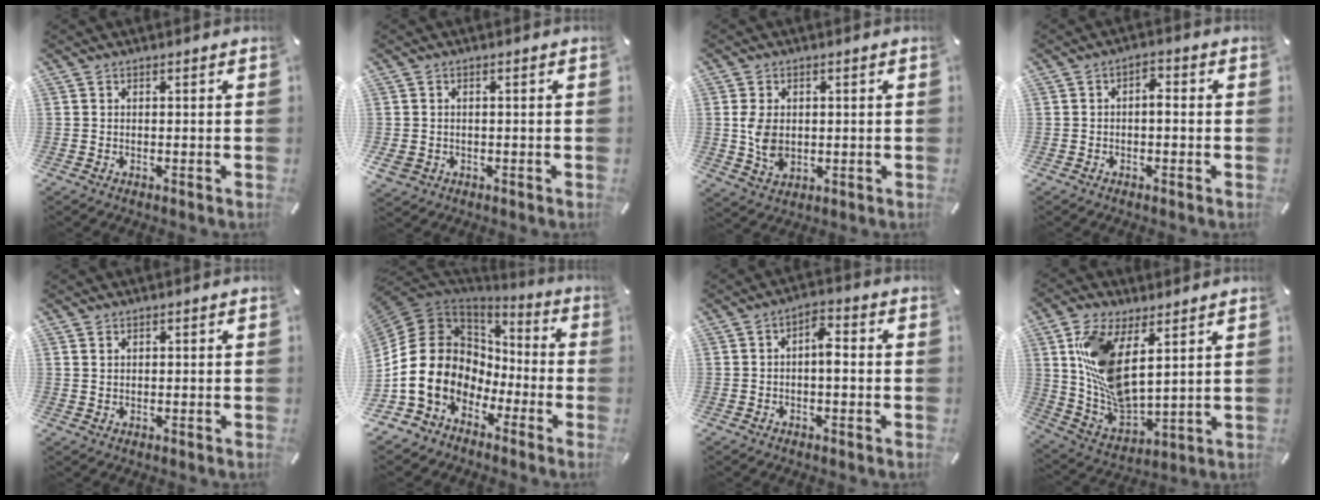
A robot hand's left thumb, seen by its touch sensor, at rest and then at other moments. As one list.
[{"total": 2.1, "force": [-0.5, 1.8, 1.0], "torque": [-0.028, 0.000, -0.012]}, {"total": 6.8, "force": [0.2, 5.1, 4.6], "torque": [-0.106, -0.003, 0.003]}, {"total": 2.8, "force": [-0.5, 1.6, 2.3], "torque": [-0.037, 0.007, -0.014]}, {"total": 1.1, "force": [0.5, 0.8, 0.6], "torque": [-0.013, 0.002, 0.009]}, {"total": 16.9, "force": [-3.9, 14.4, 7.9], "torque": [-0.185, 0.006, -0.062]}, {"total": 4.4, "force": [-0.5, 2.1, 3.8], "torque": [-0.063, 0.013, -0.013]}, {"total": 14.1, "force": [6.0, 6.8, 10.8], "torque": [-0.242, -0.036, 0.113]}]